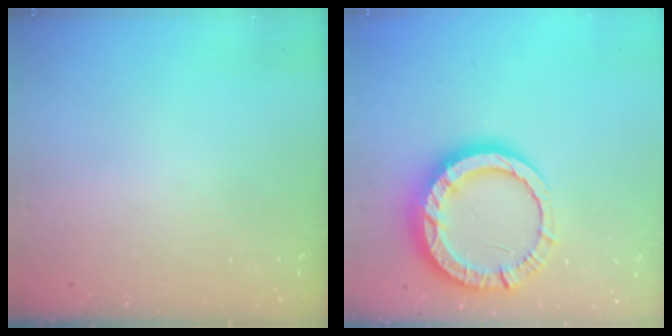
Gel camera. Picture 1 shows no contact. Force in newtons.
{"total": 13.9, "press": 13.8, "slide": 1.5}